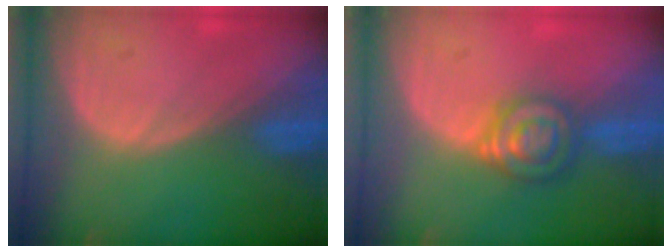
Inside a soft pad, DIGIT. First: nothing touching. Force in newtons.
{"total": 6.5, "press": 5.7, "slide": 3.2}